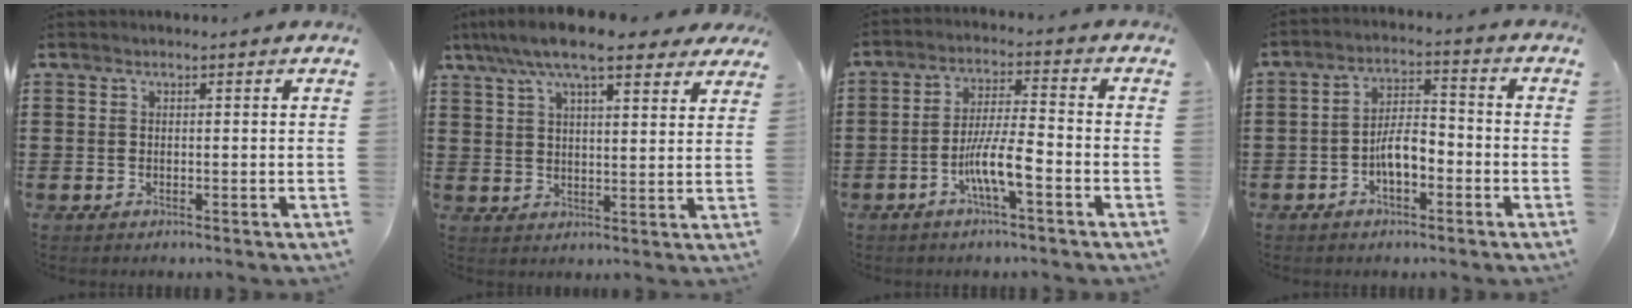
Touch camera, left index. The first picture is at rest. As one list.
[{"total": 9.4, "force": [7.4, 2.2, 5.4], "torque": [-0.118, -0.011, 0.133]}, {"total": 7.3, "force": [-3.3, 1.1, 6.4], "torque": [-0.132, -0.005, -0.066]}, {"total": 5.4, "force": [-2.3, 2.3, 4.3], "torque": [-0.088, 0.008, -0.047]}]